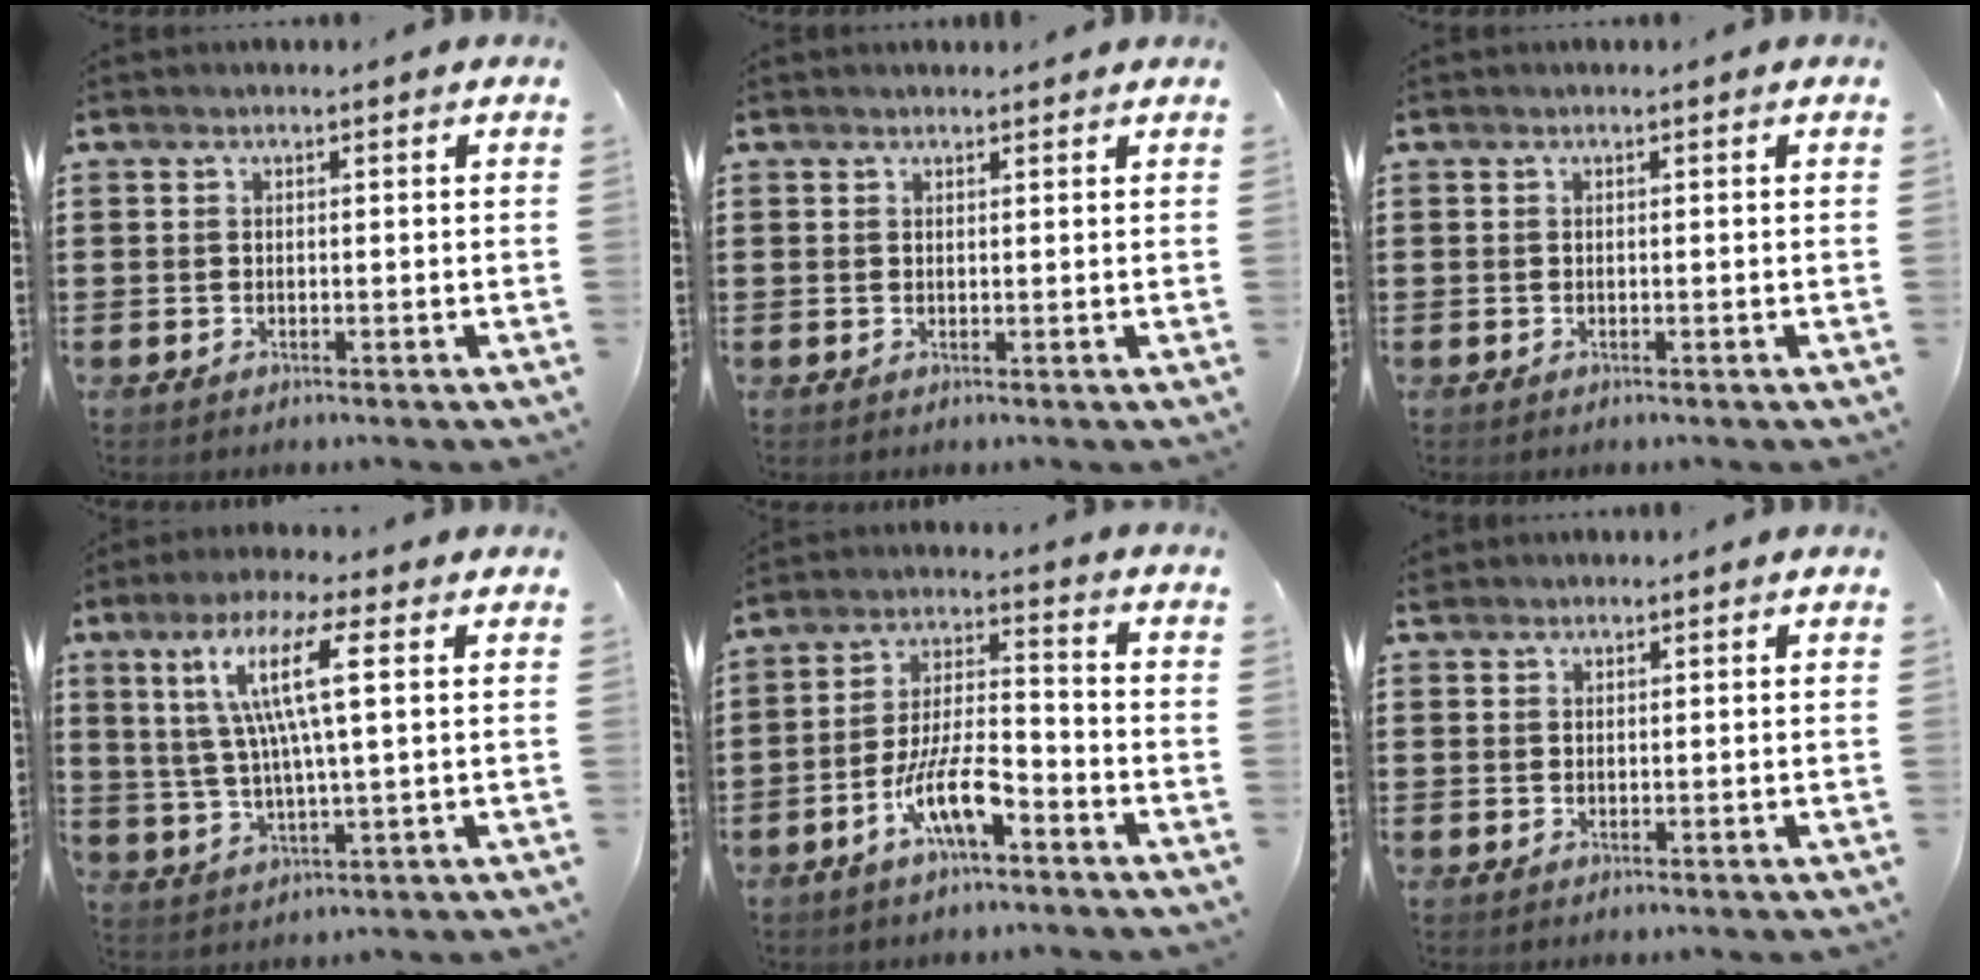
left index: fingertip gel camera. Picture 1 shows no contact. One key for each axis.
{"total": 0.8, "fx": 0.8, "fy": 0.2, "fz": 0.1, "tx": -0.004, "ty": 0.001, "tz": 0.016}
{"total": 0.0}
{"total": 10.7, "fx": 3.6, "fy": 1.4, "fz": 10.0, "tx": -0.213, "ty": 0.003, "tz": 0.053}
{"total": 9.2, "fx": -5.2, "fy": 2.9, "fz": 7.1, "tx": -0.154, "ty": 0.004, "tz": -0.100}
{"total": 0.9, "fx": 0.6, "fy": 0.7, "fz": 0.0, "tx": -0.004, "ty": 0.004, "tz": 0.012}